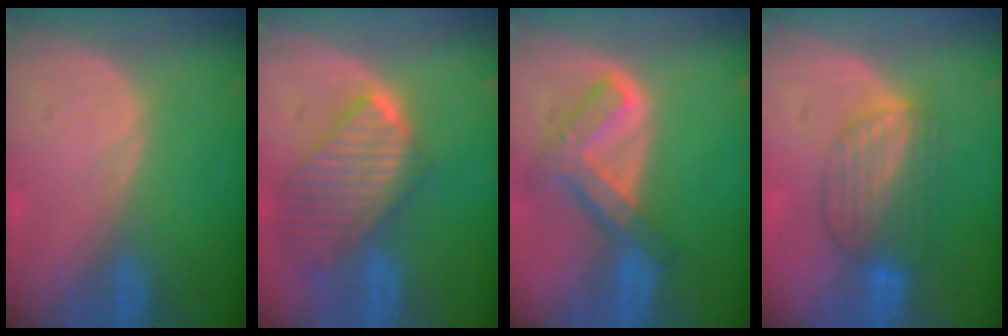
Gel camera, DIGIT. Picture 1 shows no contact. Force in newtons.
{"total": 9.7, "press": 8.4, "slide": 4.9}
{"total": 7.7, "press": 6.5, "slide": 4.1}
{"total": 6.4, "press": 6.3, "slide": 0.7}